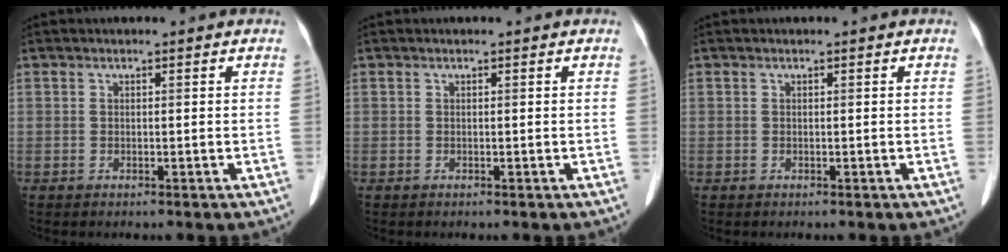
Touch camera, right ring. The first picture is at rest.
{"total": 0.0}
{"total": 0.0}